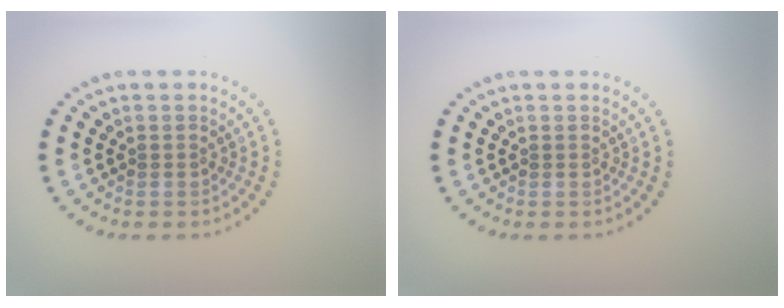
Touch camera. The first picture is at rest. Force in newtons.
{"total": 0.0}